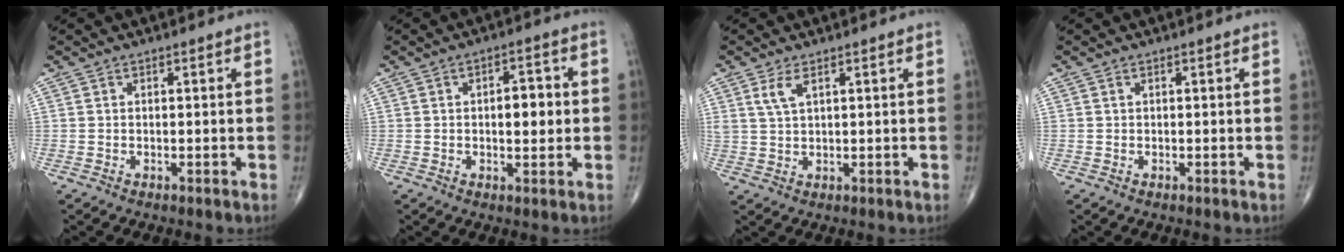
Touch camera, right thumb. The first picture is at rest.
{"total": 5.5, "force": [0.2, 2.6, 4.8], "torque": [-0.055, 0.004, 0.000]}
{"total": 3.2, "force": [1.7, 1.2, 2.5], "torque": [-0.055, -0.003, 0.041]}
{"total": 0.0}